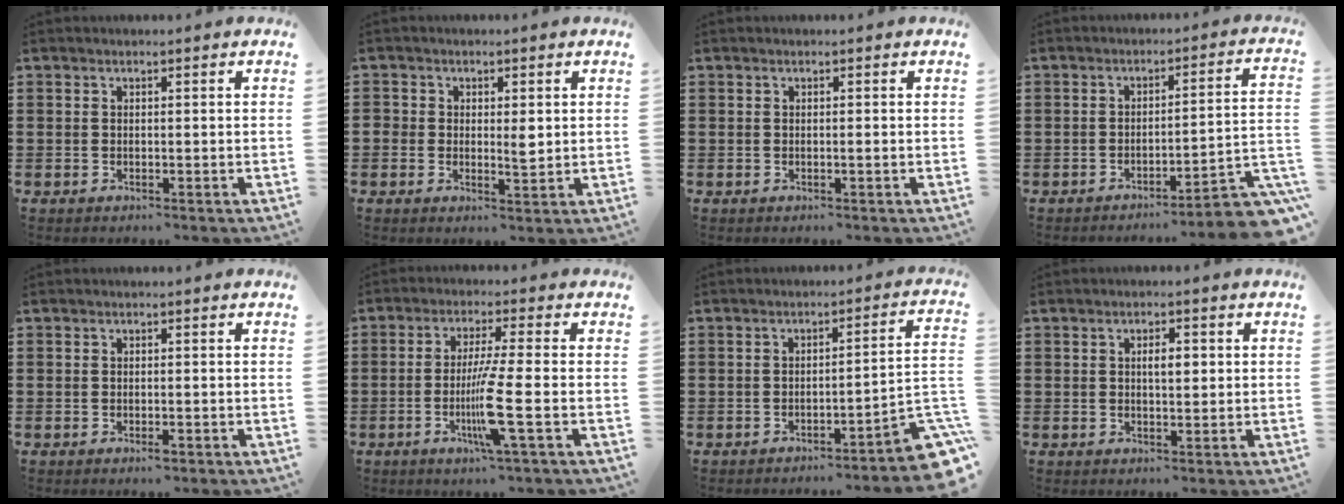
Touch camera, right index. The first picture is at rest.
{"total": 2.7, "force": [0.1, 1.8, 2.0], "torque": [-0.036, 0.003, 0.000]}
{"total": 0.5, "force": [-0.2, 0.0, 0.5], "torque": [-0.007, -0.004, -0.002]}
{"total": 5.0, "force": [-4.0, 0.2, 3.1], "torque": [-0.053, -0.017, -0.079]}
{"total": 1.2, "force": [-0.5, 0.3, 1.0], "torque": [-0.020, -0.005, -0.009]}
{"total": 8.2, "force": [-2.3, -0.4, 7.8], "torque": [-0.159, -0.025, -0.049]}
{"total": 4.5, "force": [-2.9, 0.2, 3.5], "torque": [-0.053, -0.023, -0.060]}
{"total": 2.8, "force": [0.4, 1.0, 2.6], "torque": [-0.042, 0.001, 0.003]}